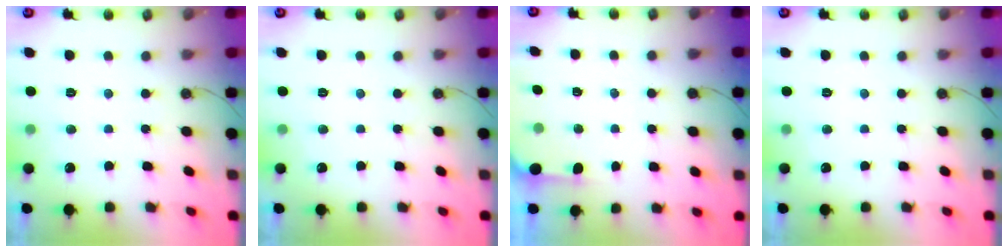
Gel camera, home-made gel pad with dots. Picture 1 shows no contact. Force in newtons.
{"total": 0.0}
{"total": 1.7, "press": 1.7, "slide": 0.2}
{"total": 0.0}